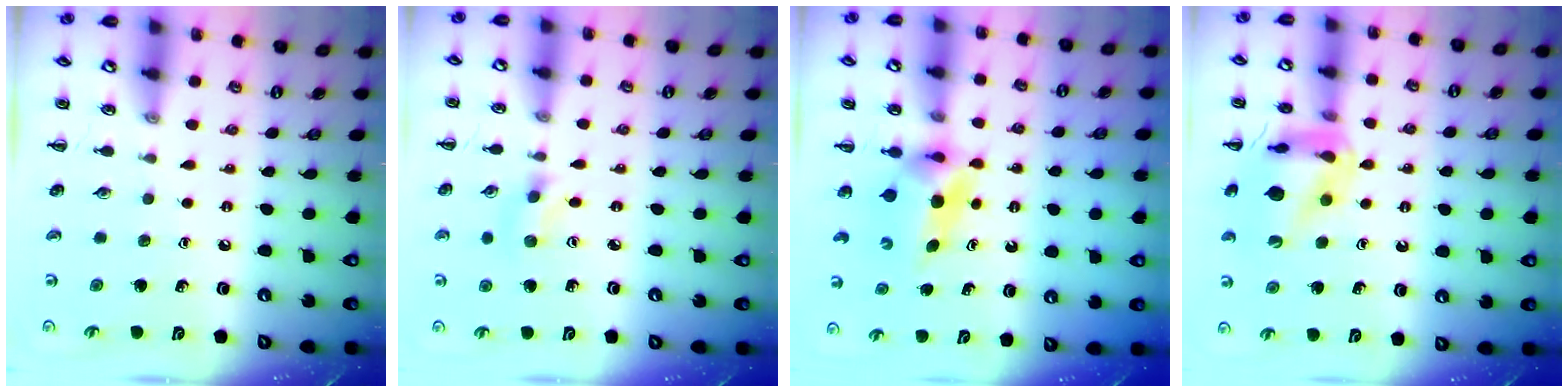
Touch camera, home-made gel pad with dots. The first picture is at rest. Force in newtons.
{"total": 1.6, "press": 1.5, "slide": 0.5}
{"total": 5.5, "press": 5.5, "slide": 0.6}
{"total": 14.2, "press": 13.9, "slide": 2.7}